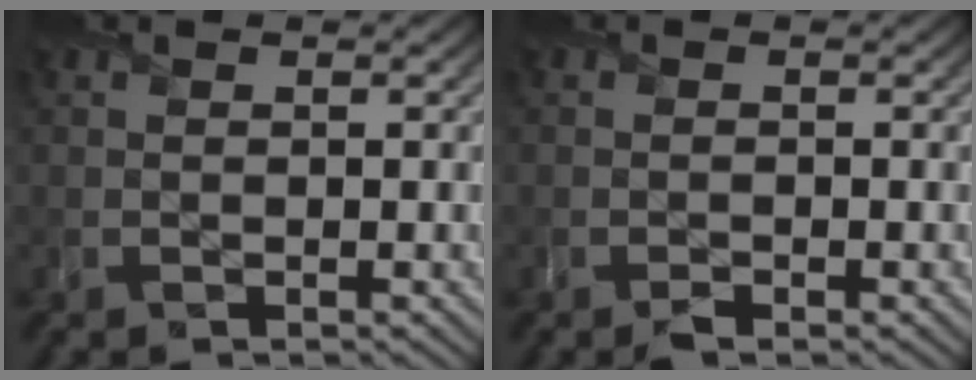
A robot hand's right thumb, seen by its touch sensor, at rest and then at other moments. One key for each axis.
{"total": 0.9, "fx": -0.7, "fy": 0.3, "fz": 0.4, "tx": -0.008, "ty": -0.003, "tz": -0.012}